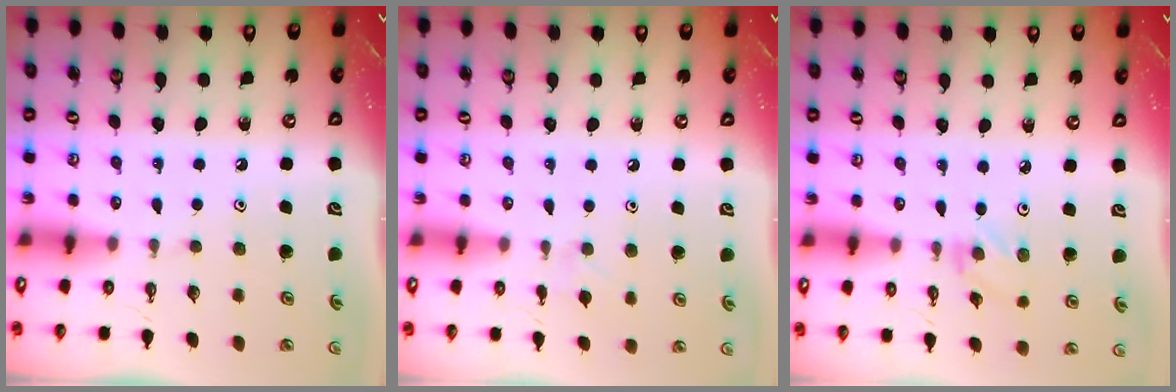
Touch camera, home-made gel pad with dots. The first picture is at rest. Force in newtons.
{"total": 5.2, "press": 5.1, "slide": 0.8}
{"total": 1.2, "press": 1.1, "slide": 0.2}